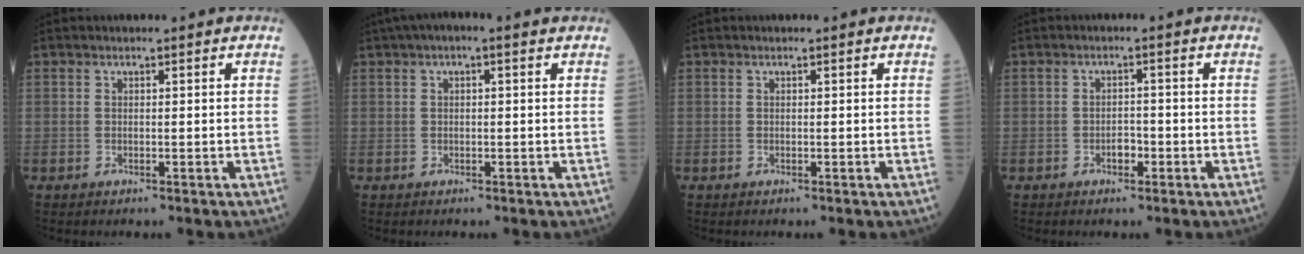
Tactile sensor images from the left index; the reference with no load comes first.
{"total": 3.7, "force": [2.0, 0.8, 3.0], "torque": [-0.052, 0.028, 0.027]}
{"total": 0.0}
{"total": 2.0, "force": [-1.0, 1.1, 1.3], "torque": [-0.020, 0.005, -0.016]}